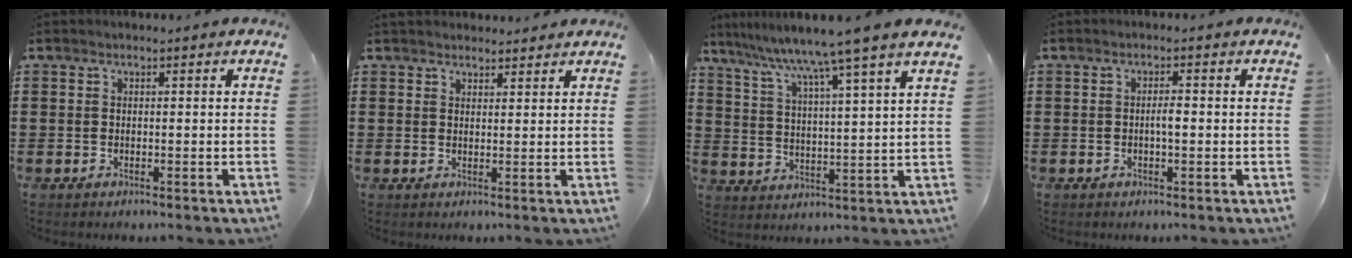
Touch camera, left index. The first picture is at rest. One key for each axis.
{"total": 2.3, "fx": 2.2, "fy": 0.6, "fz": -0.1, "tx": -0.004, "ty": -0.004, "tz": 0.044}
{"total": 7.1, "fx": 6.0, "fy": -1.9, "fz": 3.3, "tx": -0.089, "ty": -0.045, "tz": 0.091}
{"total": 1.8, "fx": -0.1, "fy": 0.2, "fz": 1.8, "tx": -0.034, "ty": -0.001, "tz": -0.002}